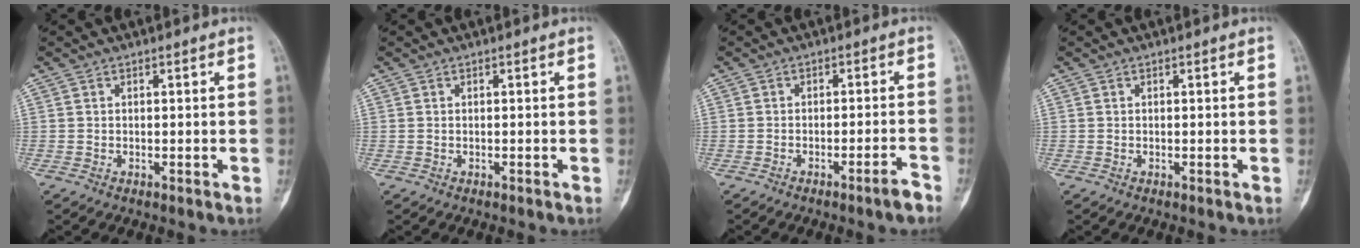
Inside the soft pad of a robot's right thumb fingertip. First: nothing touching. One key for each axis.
{"total": 0.0}
{"total": 3.1, "fx": -2.3, "fy": 0.0, "fz": 2.1, "tx": -0.031, "ty": 0.016, "tz": -0.034}
{"total": 0.0}